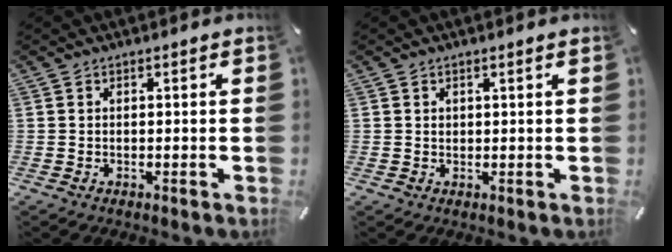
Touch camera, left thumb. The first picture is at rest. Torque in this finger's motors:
{"motor_torque": [-0.01, -0.20, 0.18, -0.03, -0.02]}